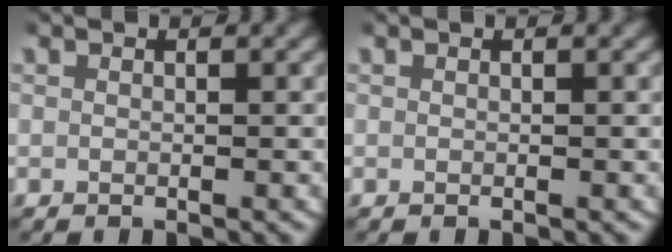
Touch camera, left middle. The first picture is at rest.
{"total": 0.0}